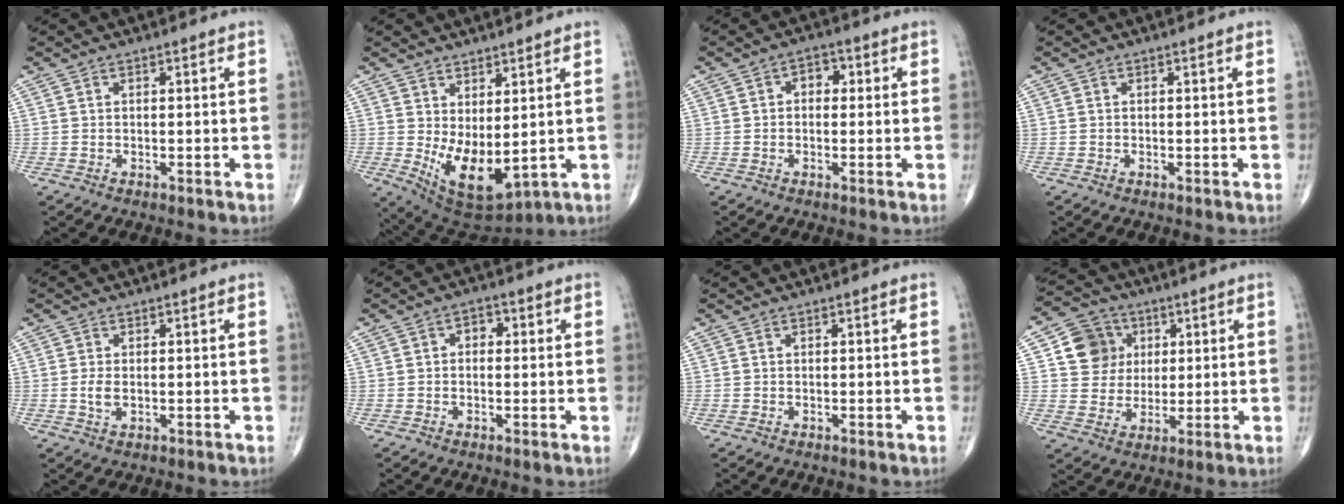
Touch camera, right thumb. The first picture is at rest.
{"total": 10.7, "force": [0.2, 5.1, 9.4], "torque": [-0.149, -0.024, 0.029]}
{"total": 3.4, "force": [0.5, 2.4, 2.4], "torque": [-0.012, 0.011, -0.001]}
{"total": 0.0}
{"total": 2.3, "force": [-0.1, 1.3, 1.9], "torque": [-0.043, -0.005, -0.003]}
{"total": 2.7, "force": [0.4, 1.9, 1.8], "torque": [-0.009, 0.011, -0.003]}
{"total": 0.0}
{"total": 9.8, "force": [2.8, 8.9, 3.2], "torque": [-0.017, -0.005, 0.047]}